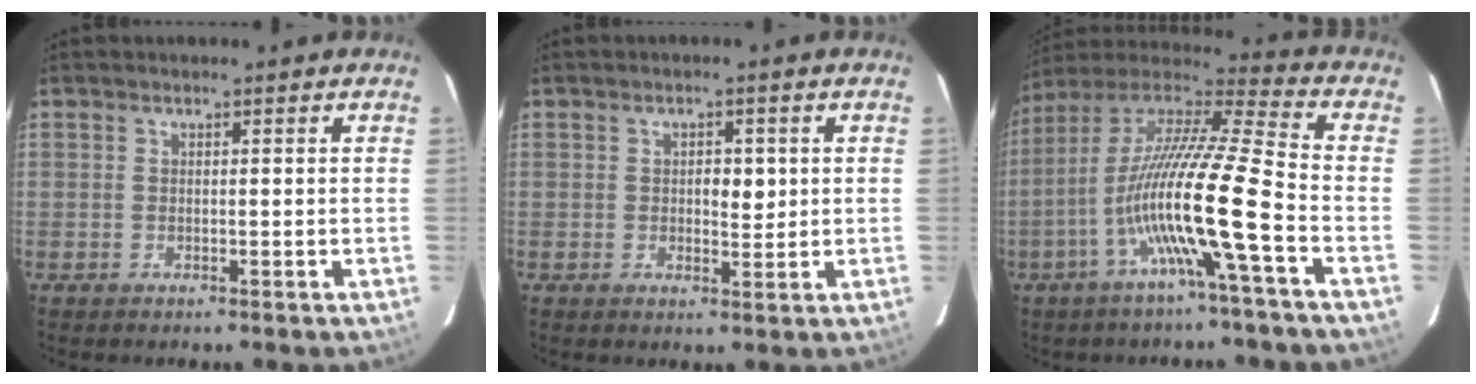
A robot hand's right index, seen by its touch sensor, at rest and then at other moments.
{"total": 3.0, "force": [0.4, 1.7, 2.5], "torque": [-0.034, -0.001, 0.008]}
{"total": 17.1, "force": [-5.7, -0.8, 16.2], "torque": [-0.312, 0.003, -0.115]}